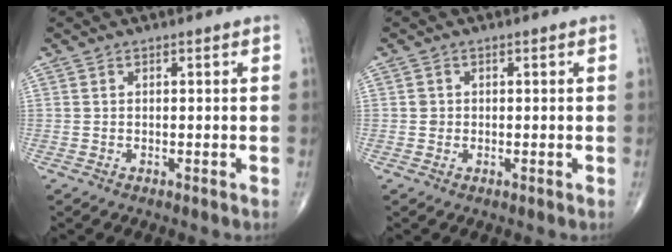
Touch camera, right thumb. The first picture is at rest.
{"total": 1.1, "force": [0.0, 1.1, 0.2], "torque": [0.002, 0.003, 0.000]}